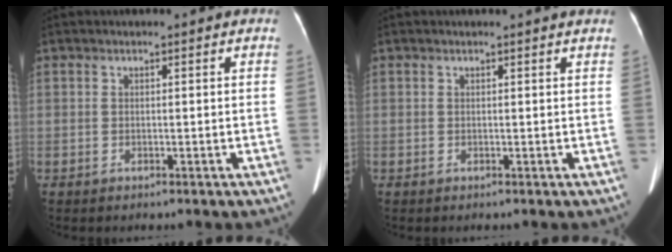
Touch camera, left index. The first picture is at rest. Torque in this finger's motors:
{"motor_torque": [0.31, -0.90, 0.06, 0.03]}